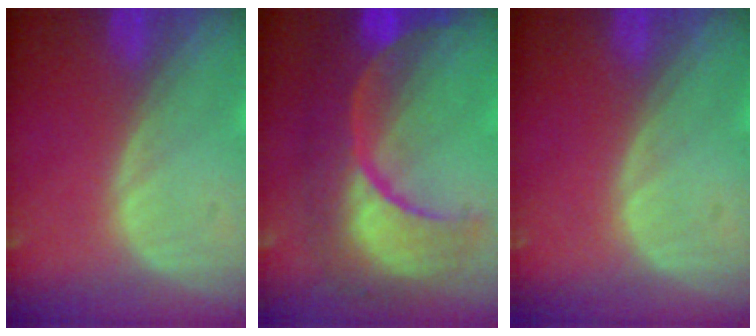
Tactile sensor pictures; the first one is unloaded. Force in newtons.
{"total": 12.4, "press": 12.3, "slide": 1.5}
{"total": 0.0}